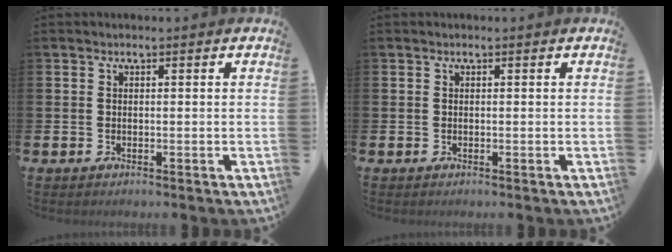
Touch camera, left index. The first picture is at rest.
{"total": 0.0}